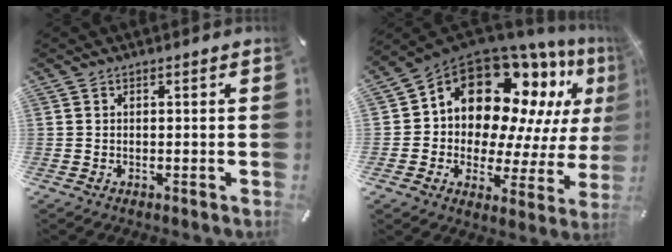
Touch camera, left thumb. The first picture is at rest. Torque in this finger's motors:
{"motor_torque": [2.50, 2.51, 2.32, -0.45, 0.23]}